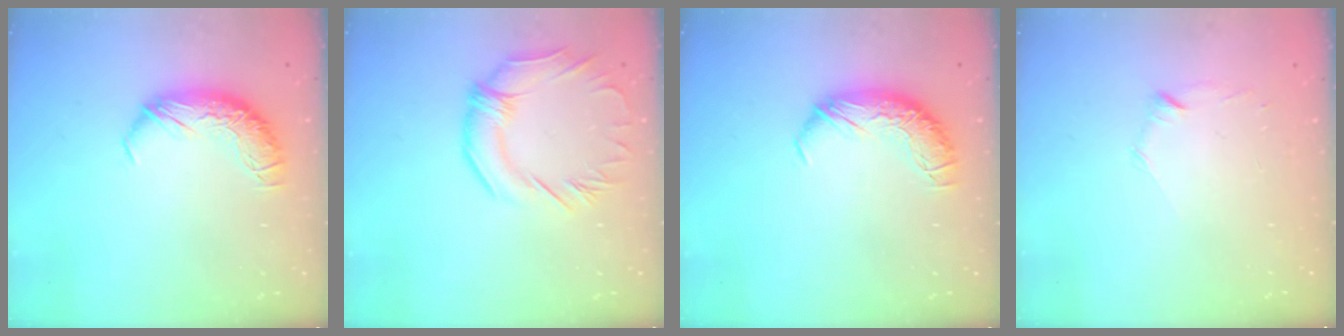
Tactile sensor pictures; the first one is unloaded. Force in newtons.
{"total": 2.6, "press": 2.2, "slide": 1.4}
{"total": 0.0}
{"total": 7.5, "press": 7.4, "slide": 0.7}